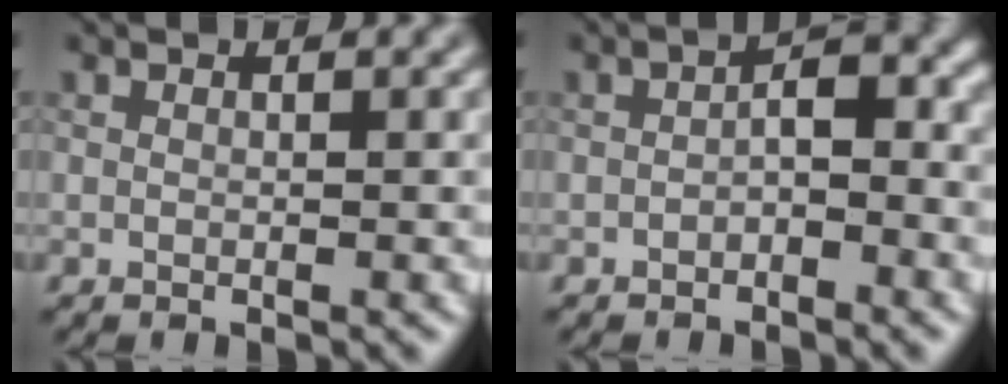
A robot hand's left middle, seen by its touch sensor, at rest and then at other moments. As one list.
[{"total": 2.4, "force": [-1.0, 1.0, 1.9], "torque": [-0.033, 0.010, -0.021]}]